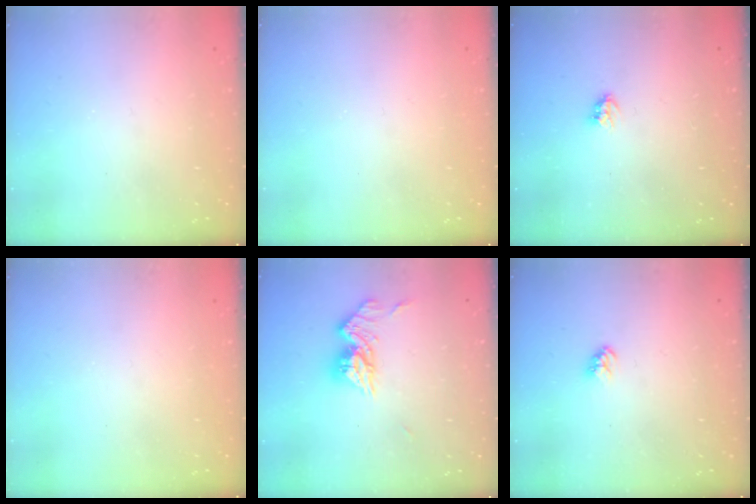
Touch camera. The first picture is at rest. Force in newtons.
{"total": 0.0}
{"total": 3.6, "press": 3.6, "slide": 0.4}
{"total": 0.0}
{"total": 10.9, "press": 10.9, "slide": 0.9}
{"total": 3.3, "press": 3.3, "slide": 0.5}